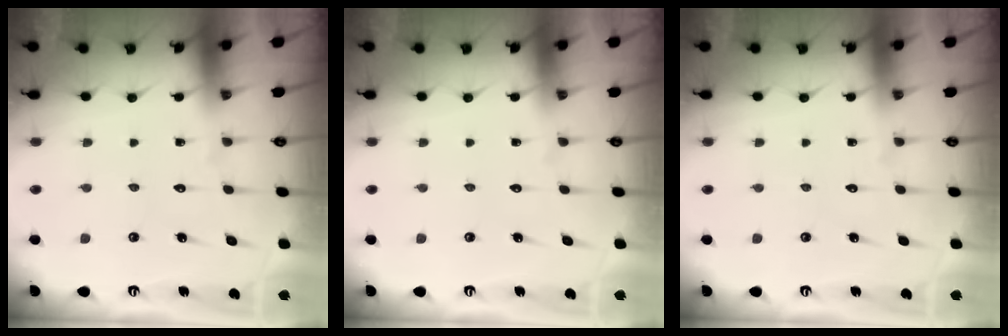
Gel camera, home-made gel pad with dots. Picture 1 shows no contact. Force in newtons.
{"total": 0.0}
{"total": 0.0}